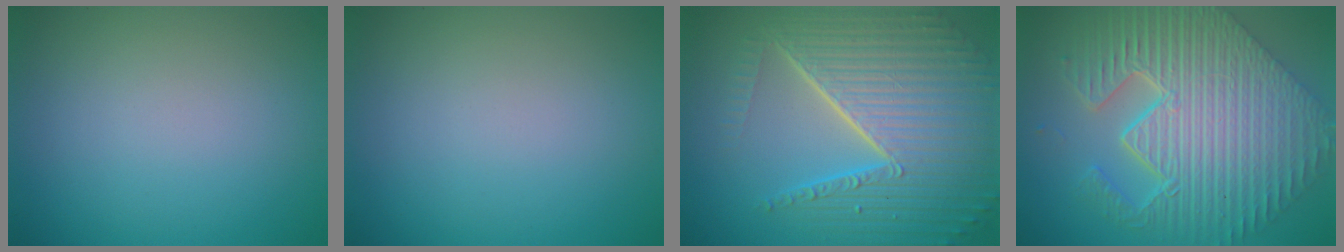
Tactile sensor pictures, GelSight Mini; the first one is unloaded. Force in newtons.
{"total": 0.0}
{"total": 10.2, "press": 6.5, "slide": 7.9}
{"total": 11.5, "press": 7.7, "slide": 8.4}